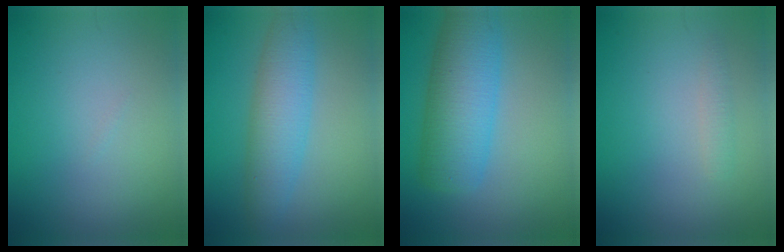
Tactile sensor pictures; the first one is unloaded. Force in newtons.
{"total": 4.8, "press": 4.8, "slide": 0.1}
{"total": 7.2, "press": 7.2, "slide": 0.4}
{"total": 0.9, "press": 0.9, "slide": 0.0}